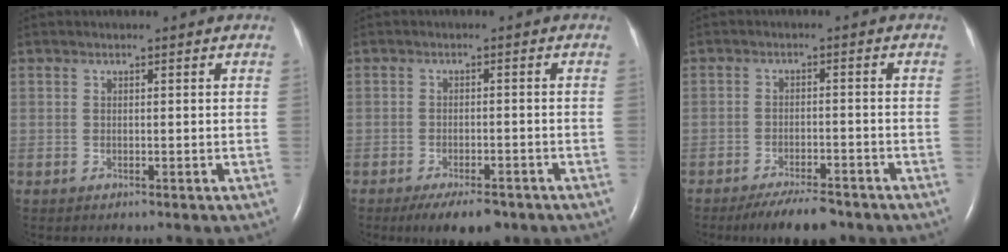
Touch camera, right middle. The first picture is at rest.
{"total": 6.6, "force": [-4.9, 2.2, 3.9], "torque": [-0.057, -0.007, -0.074]}
{"total": 6.9, "force": [-5.7, 1.7, 3.6], "torque": [-0.057, -0.010, -0.093]}